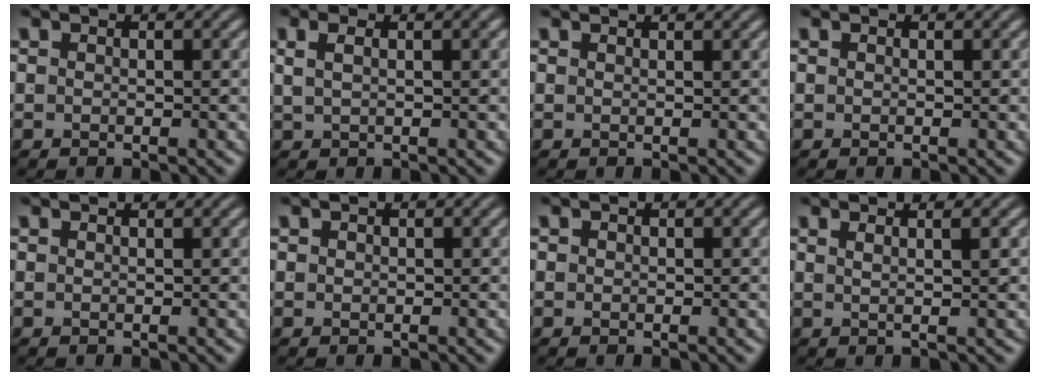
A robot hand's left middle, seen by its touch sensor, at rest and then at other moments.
{"total": 1.8, "force": [0.9, -0.2, 1.6], "torque": [-0.019, 0.005, 0.021]}
{"total": 1.2, "force": [0.9, -0.8, 0.0], "torque": [0.011, 0.000, 0.016]}
{"total": 0.0}
{"total": 0.6, "force": [0.4, -0.4, -0.1], "torque": [0.010, 0.000, 0.007]}
{"total": 0.0}
{"total": 0.7, "force": [-0.1, 0.7, 0.2], "torque": [-0.011, -0.006, 0.002]}
{"total": 2.0, "force": [0.8, -1.6, 1.0], "torque": [-0.006, -0.003, 0.022]}